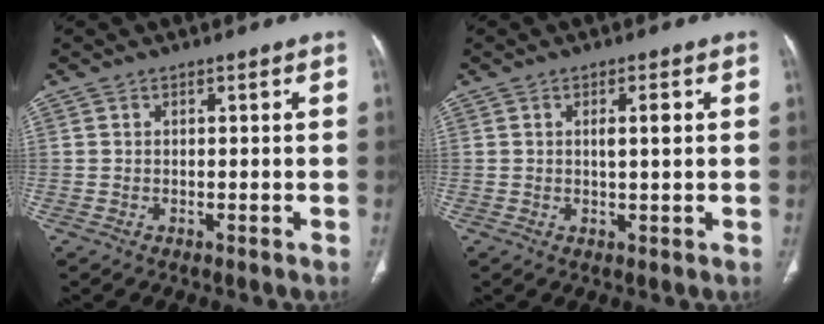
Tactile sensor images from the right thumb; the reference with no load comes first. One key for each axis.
{"total": 2.7, "fx": 0.5, "fy": 0.5, "fz": 2.6, "tx": -0.045, "ty": -0.001, "tz": 0.009}